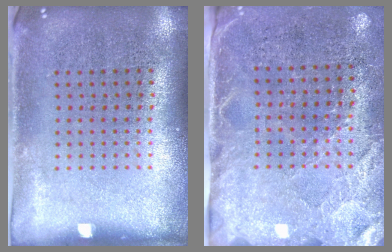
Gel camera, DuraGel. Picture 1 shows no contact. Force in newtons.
{"total": 2.8, "press": 2.4, "slide": 1.3}